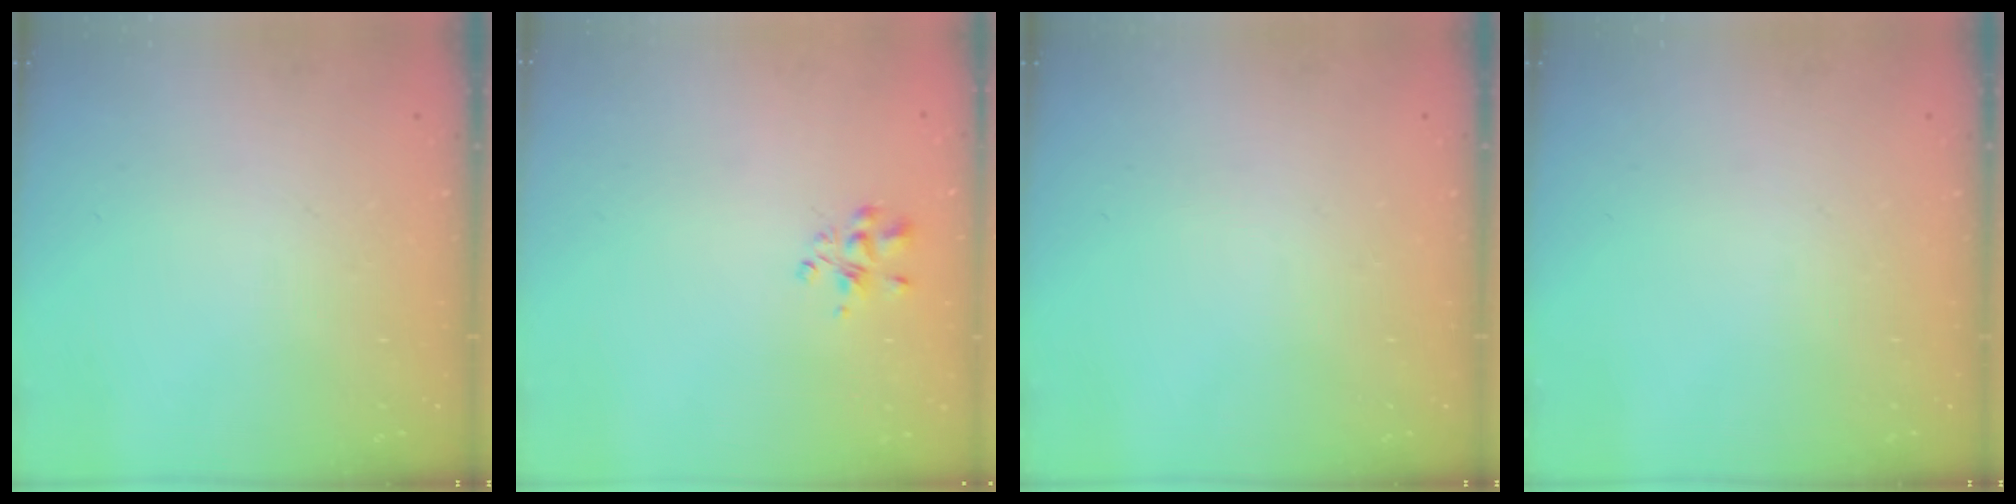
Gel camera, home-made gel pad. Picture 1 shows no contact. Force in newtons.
{"total": 3.0, "press": 3.0, "slide": 0.5}
{"total": 0.0}
{"total": 0.0}